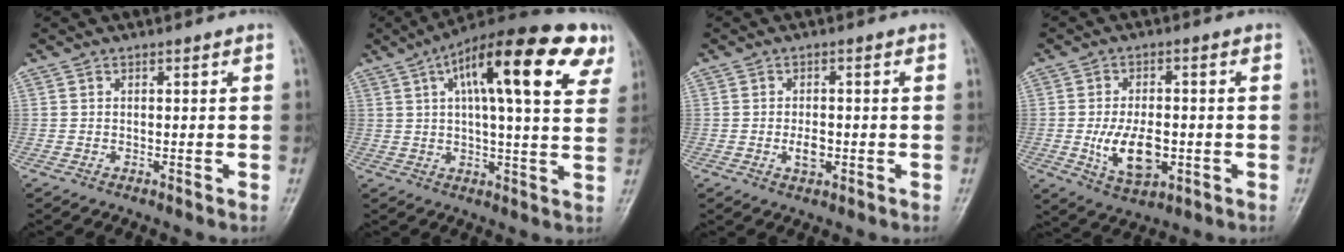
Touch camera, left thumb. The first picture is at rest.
{"total": 21.4, "force": [8.8, 6.2, 18.5], "torque": [-0.260, 0.012, 0.121]}
{"total": 3.2, "force": [-0.7, 1.8, 2.5], "torque": [-0.039, 0.001, -0.012]}
{"total": 9.6, "force": [-1.8, 5.3, 7.8], "torque": [-0.126, 0.000, -0.024]}